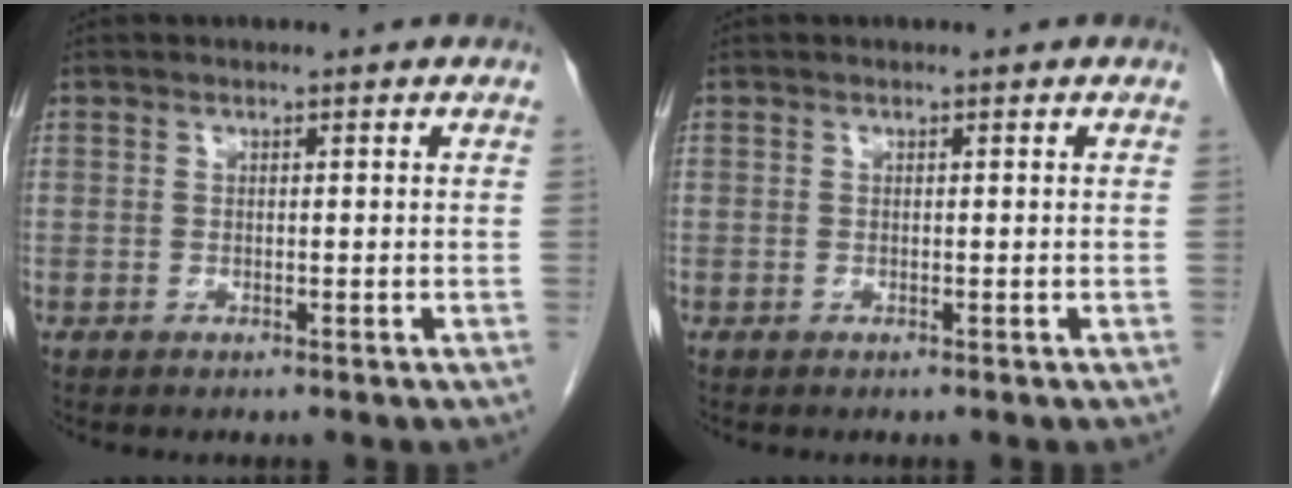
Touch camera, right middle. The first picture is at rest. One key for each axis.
{"total": 0.0}